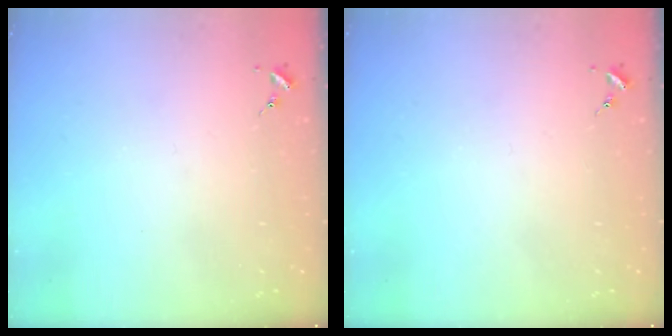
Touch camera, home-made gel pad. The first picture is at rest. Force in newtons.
{"total": 0.0}